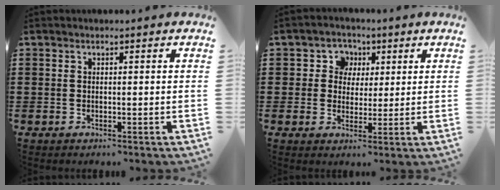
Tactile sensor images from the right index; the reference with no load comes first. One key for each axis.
{"total": 4.1, "fx": 1.0, "fy": 4.0, "fz": 0.6, "tx": -0.029, "ty": 0.010, "tz": 0.012}